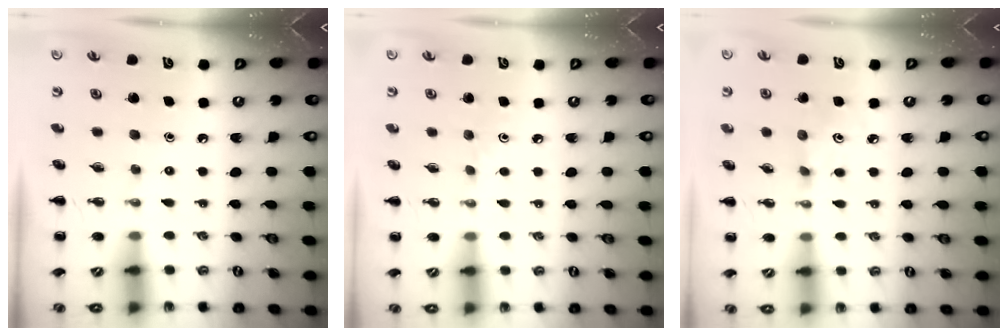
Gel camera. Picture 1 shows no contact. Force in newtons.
{"total": 2.2, "press": 2.1, "slide": 0.9}
{"total": 3.8, "press": 3.7, "slide": 1.0}